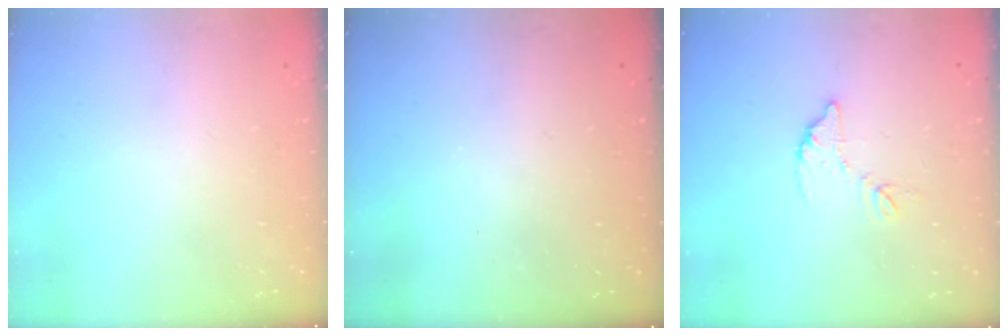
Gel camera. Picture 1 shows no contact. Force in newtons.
{"total": 3.2, "press": 3.2, "slide": 0.1}
{"total": 8.4, "press": 8.4, "slide": 0.6}